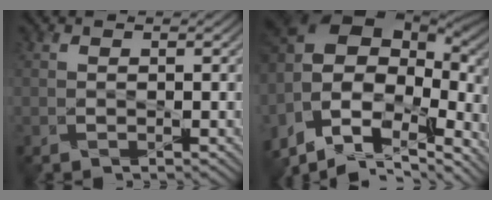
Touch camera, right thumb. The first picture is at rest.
{"total": 16.9, "force": [-1.4, 11.1, 12.6], "torque": [-0.245, -0.021, 0.005]}